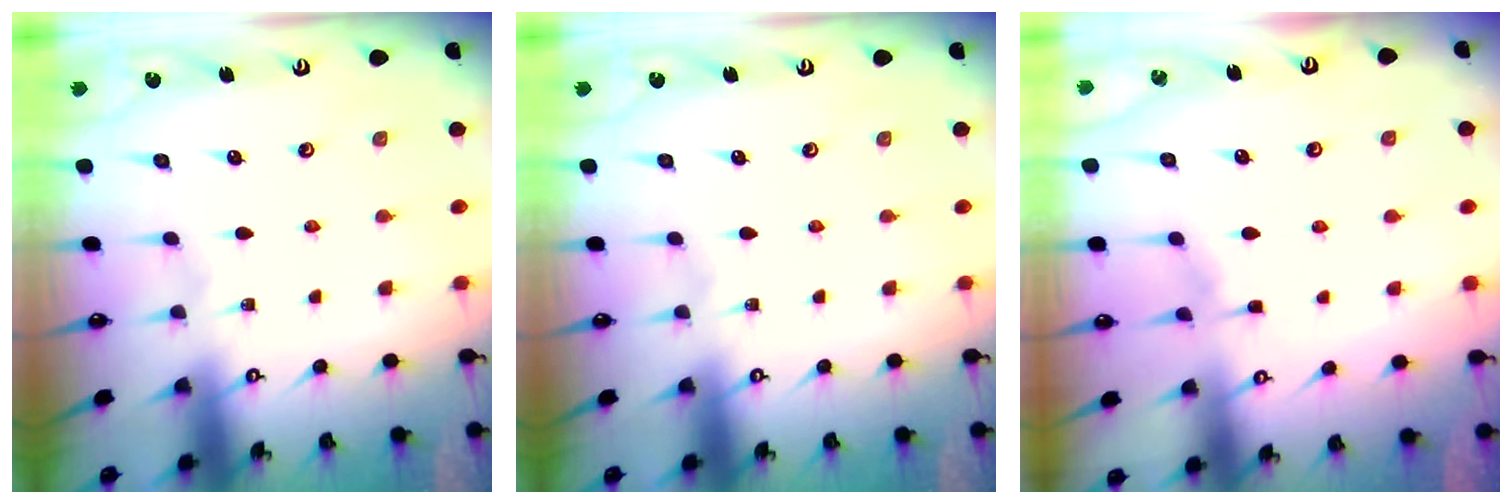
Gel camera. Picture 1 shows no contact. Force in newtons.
{"total": 0.0}
{"total": 1.7, "press": 1.7, "slide": 0.3}